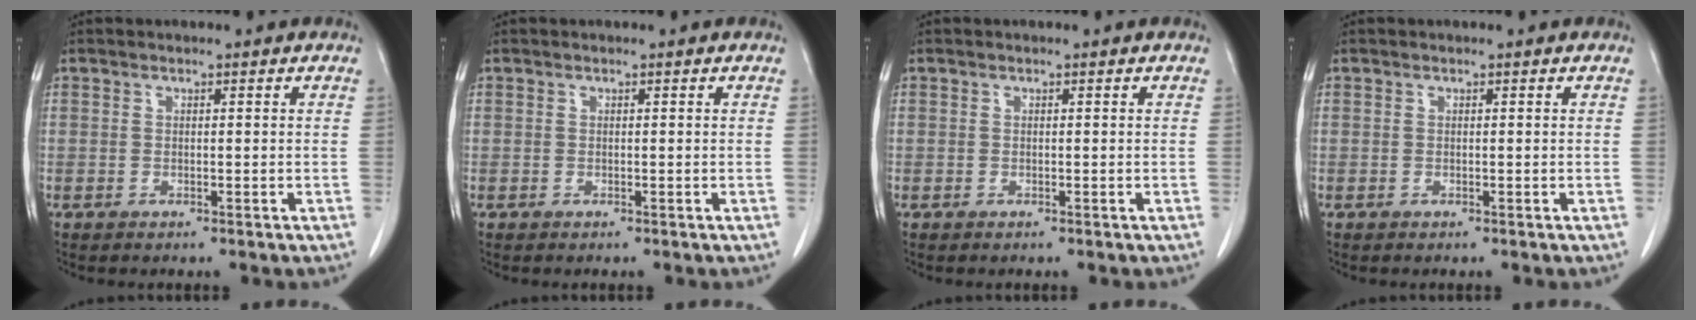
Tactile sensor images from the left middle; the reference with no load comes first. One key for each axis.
{"total": 0.0}
{"total": 0.0}
{"total": 0.0}